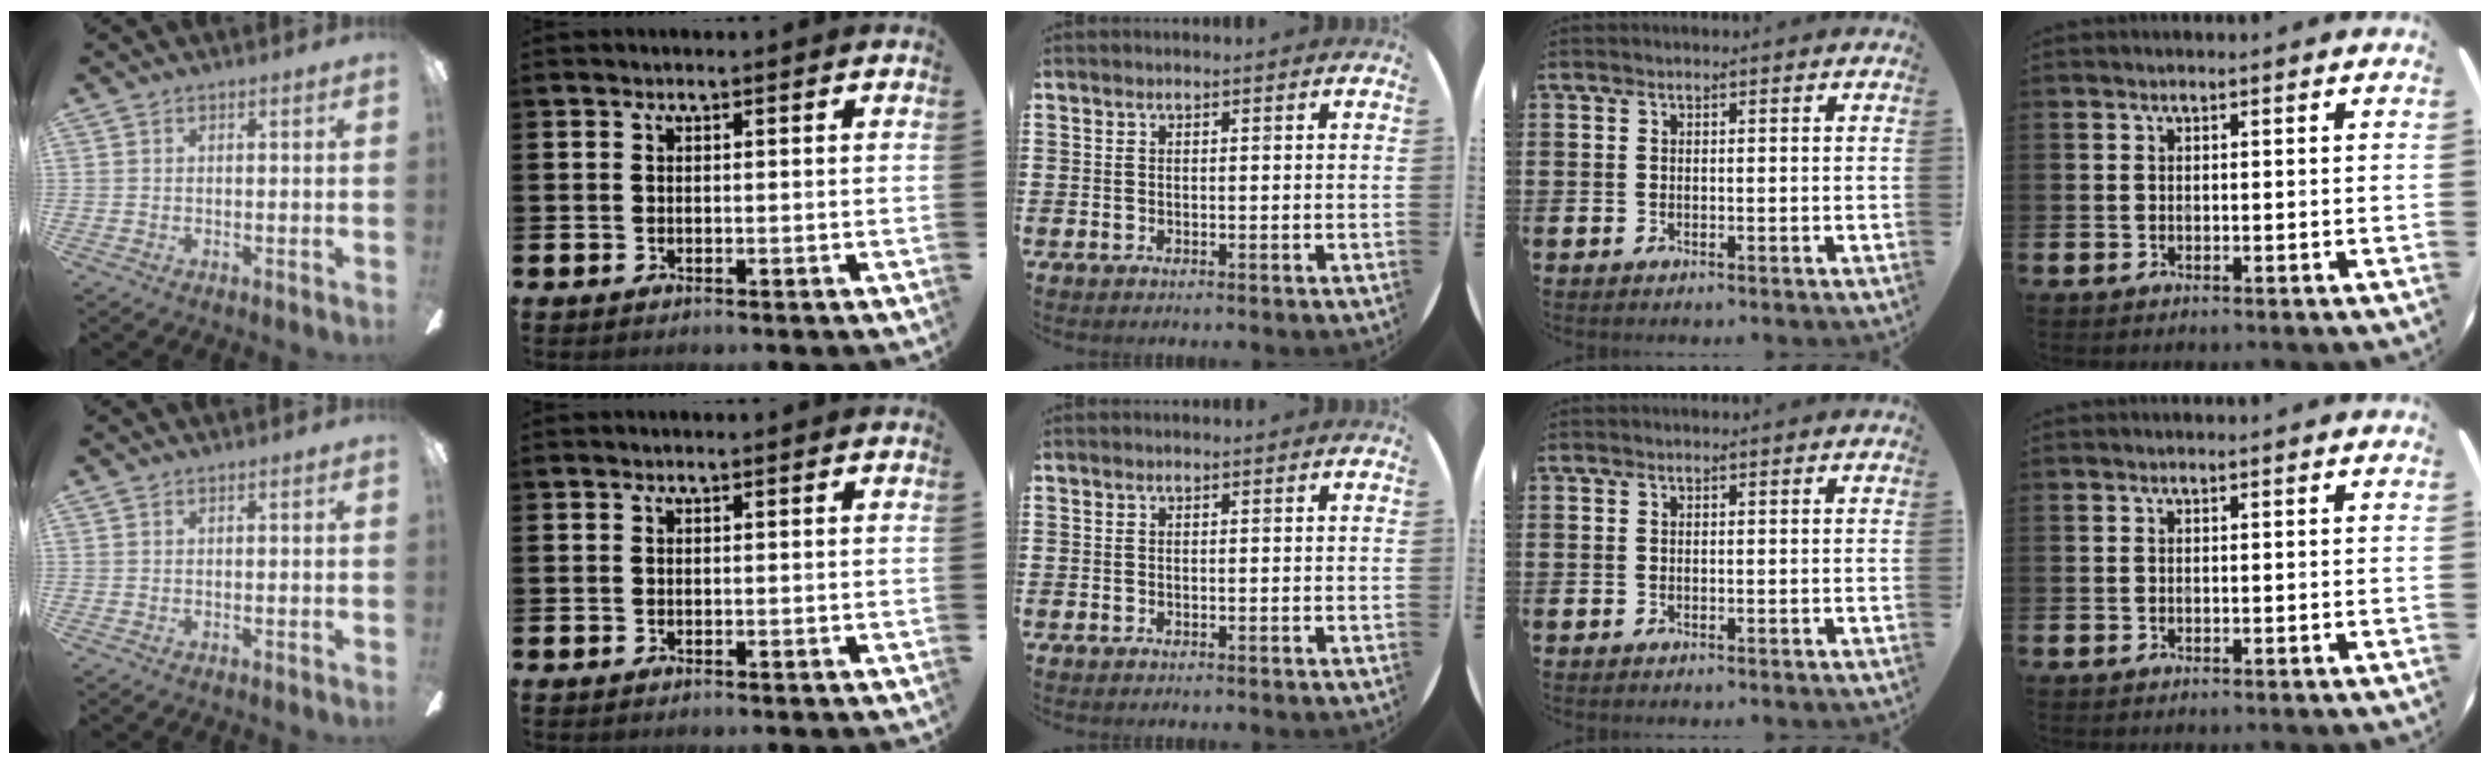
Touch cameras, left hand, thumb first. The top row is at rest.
{}